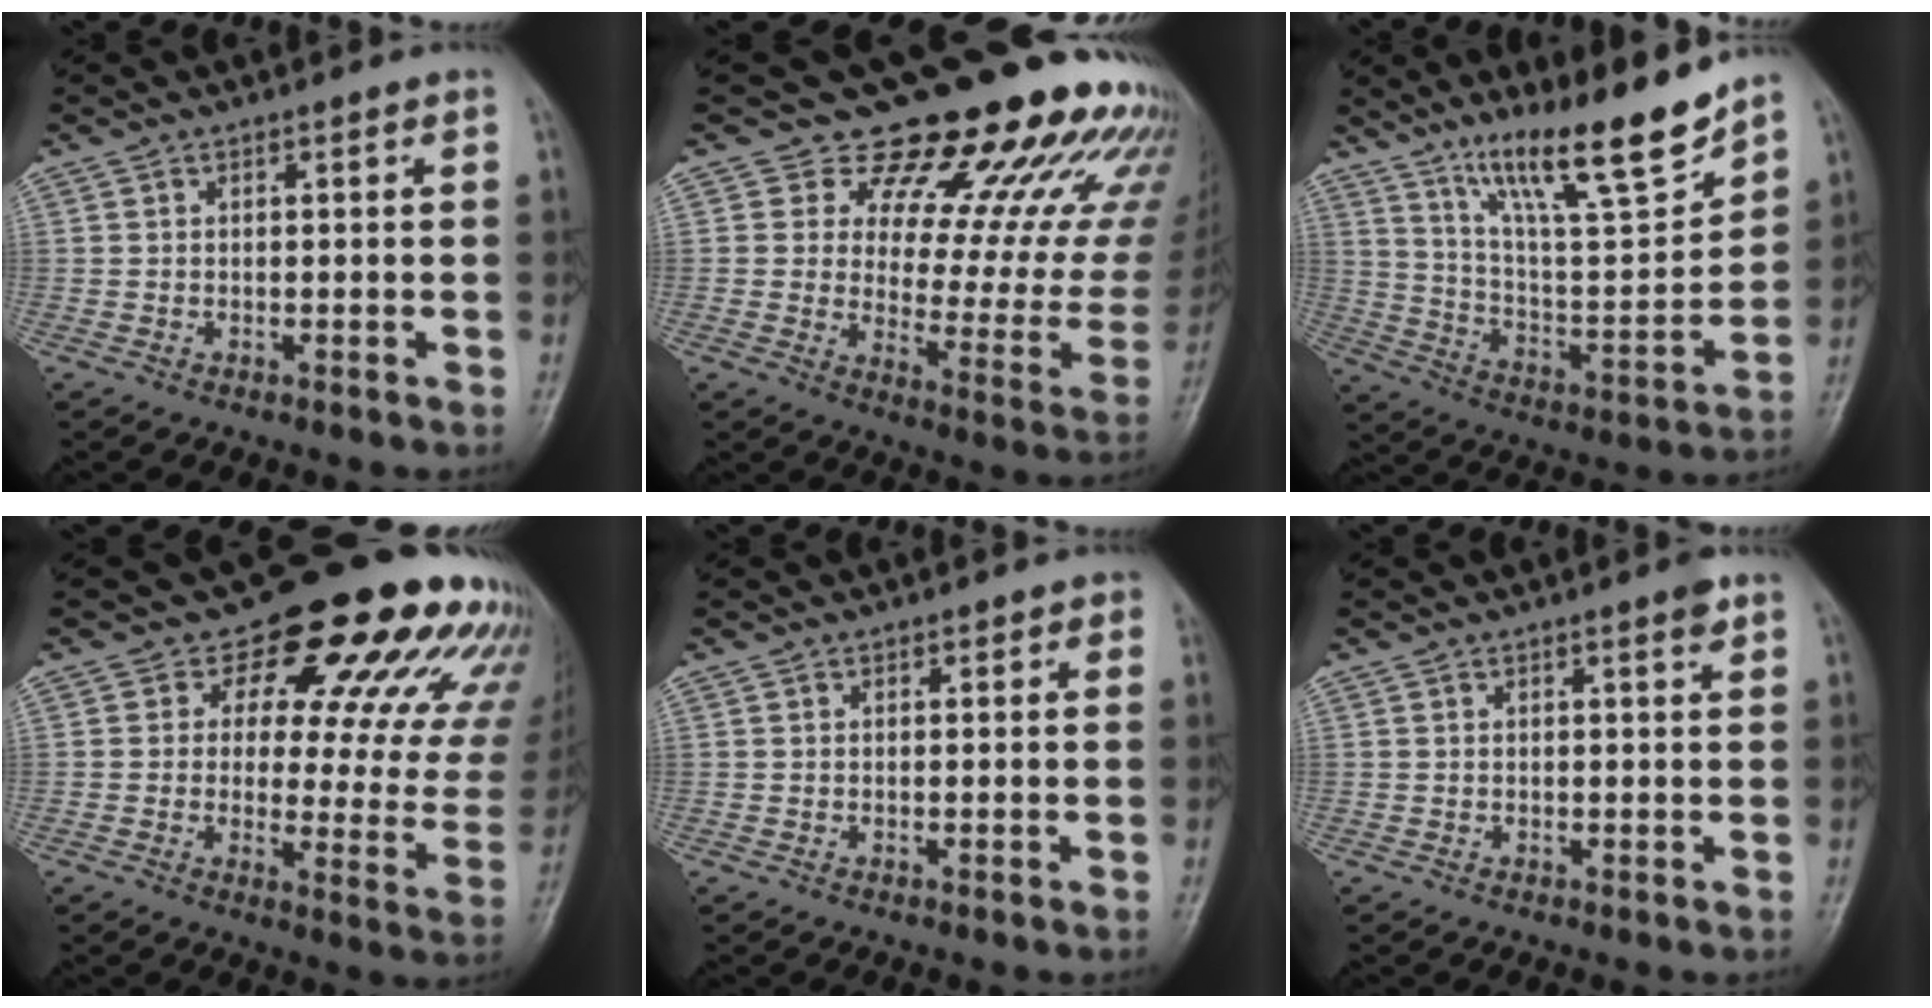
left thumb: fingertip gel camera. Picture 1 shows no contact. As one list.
[{"total": 24.0, "force": [18.4, 9.9, 11.9], "torque": [-0.101, -0.114, 0.230]}, {"total": 17.9, "force": [13.5, 2.7, 11.5], "torque": [-0.157, -0.085, 0.238]}, {"total": 21.3, "force": [13.2, 9.8, 13.4], "torque": [-0.116, -0.060, 0.149]}, {"total": 1.2, "force": [0.6, 0.9, 0.6], "torque": [0.016, 0.000, 0.002]}, {"total": 1.8, "force": [1.1, 0.3, 1.4], "torque": [-0.013, -0.005, 0.014]}]